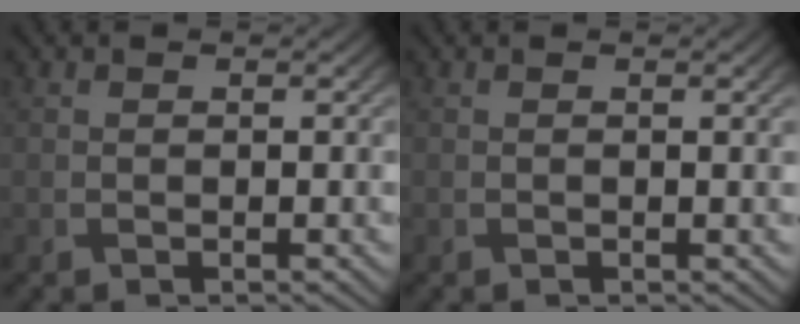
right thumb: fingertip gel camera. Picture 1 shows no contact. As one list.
[{"total": 1.1, "force": [0.1, 0.1, 1.1], "torque": [-0.016, 0.001, 0.001]}]